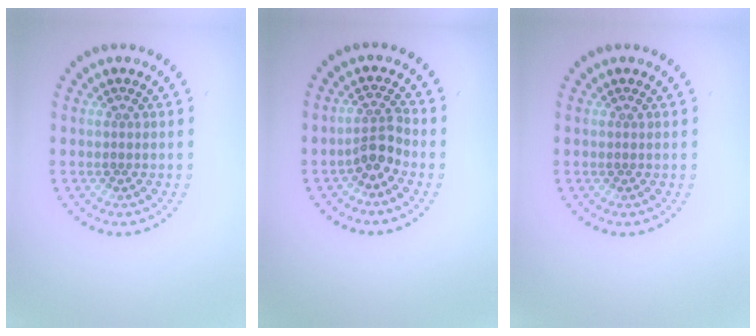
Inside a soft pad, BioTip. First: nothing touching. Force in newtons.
{"total": 2.5, "press": 1.9, "slide": 1.5}
{"total": 0.0}